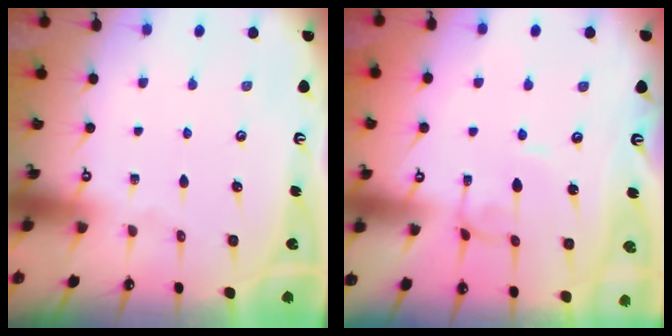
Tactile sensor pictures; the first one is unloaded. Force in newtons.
{"total": 2.2, "press": 2.2, "slide": 0.2}